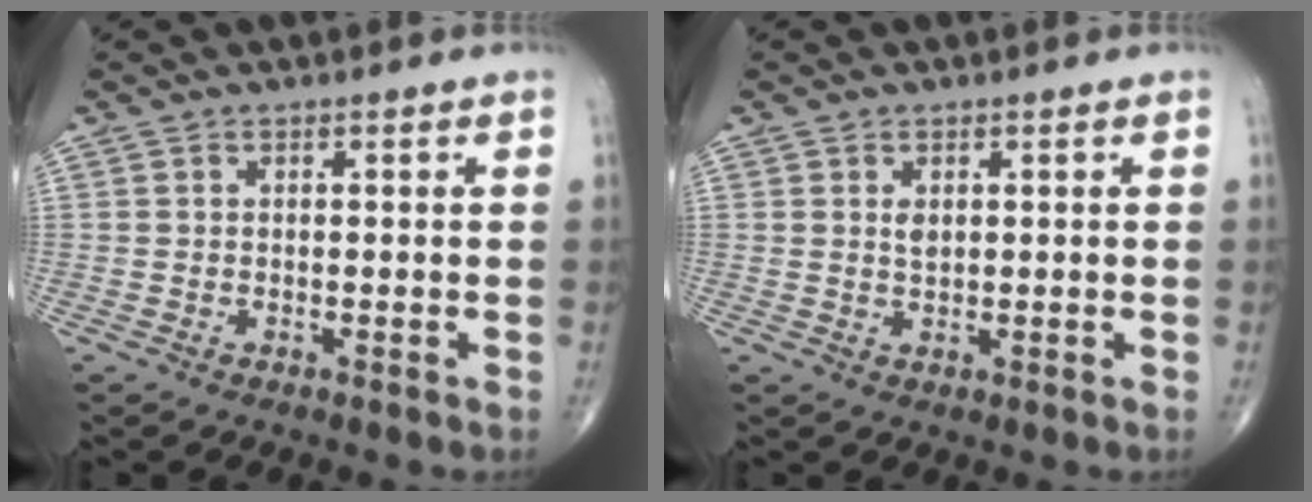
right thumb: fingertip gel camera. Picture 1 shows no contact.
{"total": 1.7, "force": [0.5, 0.9, 1.3], "torque": [-0.017, -0.004, 0.011]}